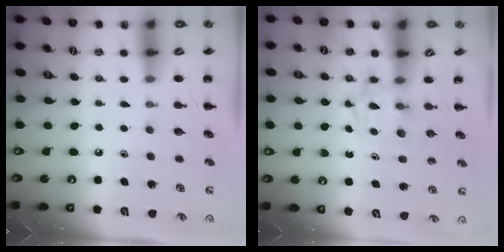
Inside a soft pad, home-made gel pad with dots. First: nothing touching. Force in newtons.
{"total": 4.0, "press": 3.9, "slide": 0.5}